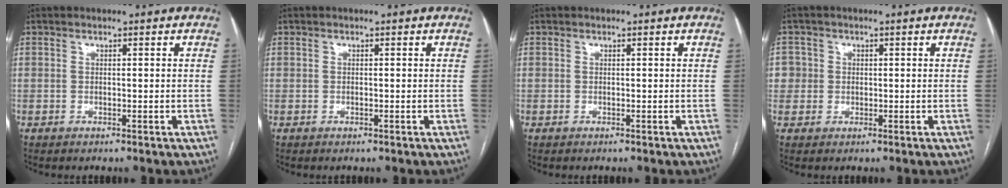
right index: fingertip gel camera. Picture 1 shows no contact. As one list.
[{"total": 0.0}, {"total": 0.0}, {"total": 3.1, "force": [0.3, 3.1, 0.0], "torque": [0.016, 0.011, 0.006]}]